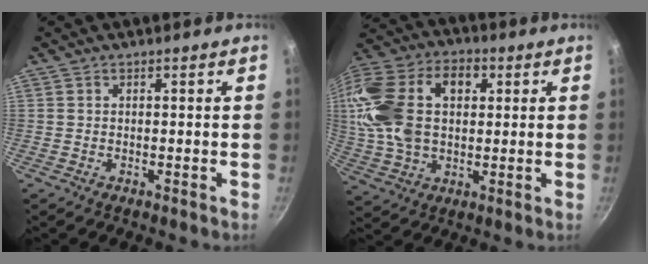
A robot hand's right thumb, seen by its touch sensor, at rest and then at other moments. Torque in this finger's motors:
{"motor_torque": [2.54, 2.47, 1.33, -0.48, 0.73]}